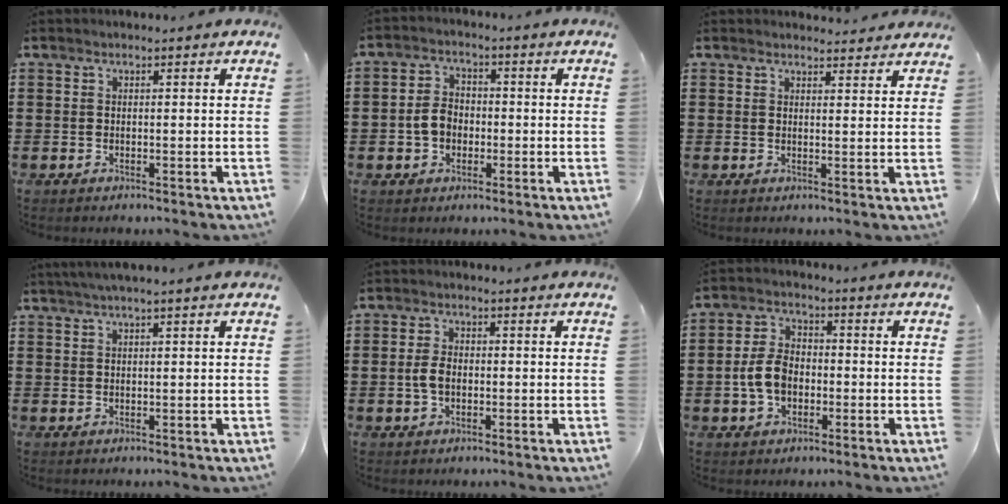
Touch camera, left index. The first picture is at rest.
{"total": 4.4, "force": [-1.0, 3.3, 2.7], "torque": [-0.071, 0.003, -0.025]}
{"total": 2.2, "force": [2.2, 0.3, 0.1], "torque": [0.000, -0.009, 0.041]}
{"total": 1.7, "force": [1.2, -0.2, 1.2], "torque": [-0.024, 0.000, 0.022]}
{"total": 3.3, "force": [-0.4, 2.0, 2.6], "torque": [-0.067, -0.001, -0.012]}
{"total": 6.3, "force": [-1.3, 4.3, 4.5], "torque": [-0.111, 0.005, -0.031]}